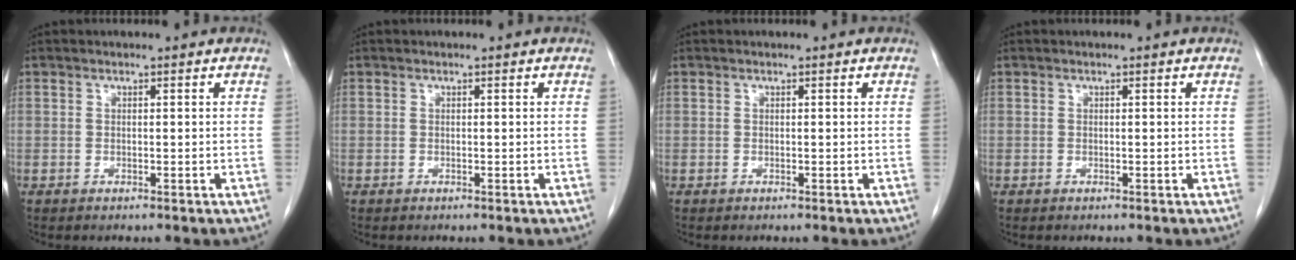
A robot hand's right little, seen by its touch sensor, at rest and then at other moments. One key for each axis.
{"total": 0.0}
{"total": 0.0}
{"total": 0.0}